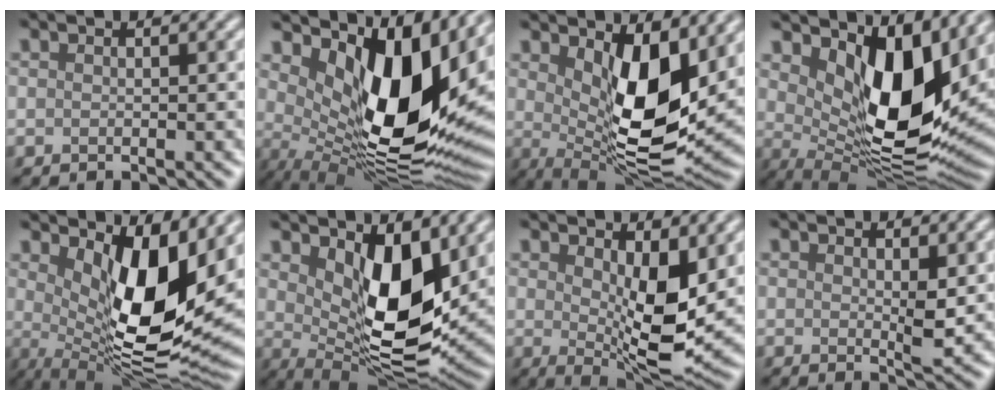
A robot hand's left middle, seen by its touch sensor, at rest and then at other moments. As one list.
[{"total": 13.8, "force": [3.5, 6.8, 11.4], "torque": [-0.186, -0.030, 0.077]}, {"total": 9.9, "force": [2.2, 4.1, 8.8], "torque": [-0.148, -0.022, 0.042]}, {"total": 11.2, "force": [3.6, 5.3, 9.2], "torque": [-0.148, -0.026, 0.073]}, {"total": 11.5, "force": [2.4, 4.5, 10.3], "torque": [-0.165, -0.023, 0.046]}, {"total": 9.5, "force": [2.8, 4.4, 7.9], "torque": [-0.133, -0.025, 0.053]}, {"total": 7.0, "force": [1.3, 2.8, 6.3], "torque": [-0.103, -0.019, 0.028]}, {"total": 1.7, "force": [0.5, 0.3, 1.6], "torque": [-0.026, -0.007, 0.008]}]